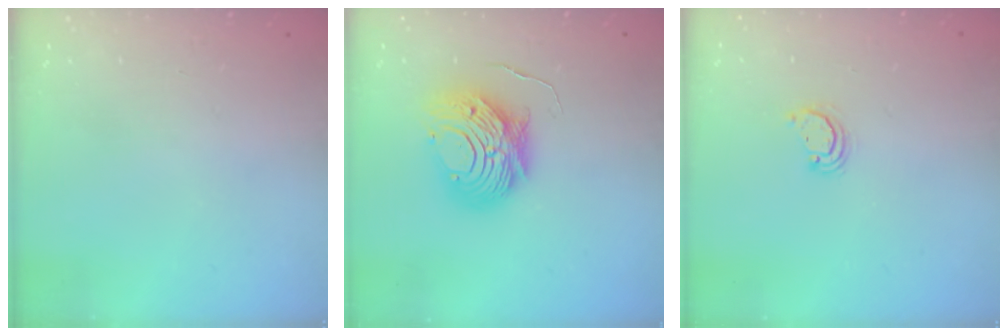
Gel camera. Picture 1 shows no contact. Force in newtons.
{"total": 10.5, "press": 10.5, "slide": 1.0}
{"total": 2.2, "press": 2.2, "slide": 0.3}